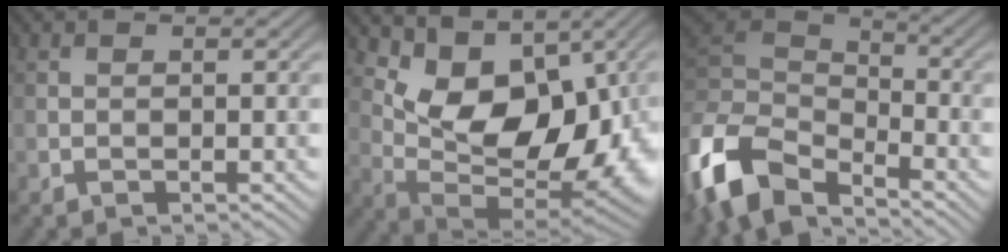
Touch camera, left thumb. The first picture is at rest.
{"total": 13.4, "force": [3.3, 7.4, 10.7], "torque": [-0.154, -0.017, 0.067]}
{"total": 10.5, "force": [-6.4, 5.5, 6.2], "torque": [-0.145, 0.001, -0.140]}